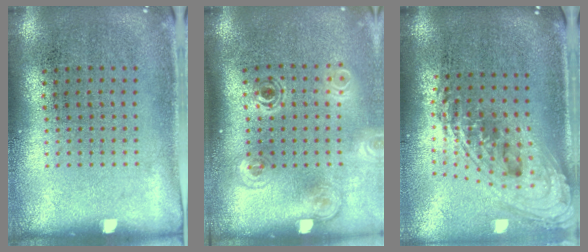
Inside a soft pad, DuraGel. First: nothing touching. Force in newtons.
{"total": 1.8, "press": 1.2, "slide": 1.4}
{"total": 2.3, "press": 1.6, "slide": 1.7}